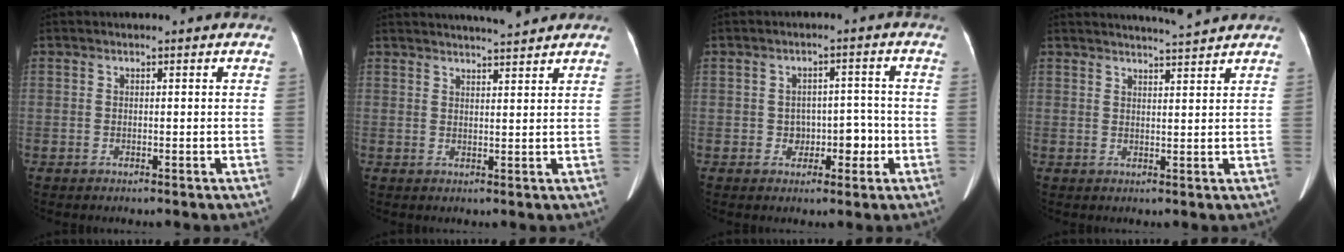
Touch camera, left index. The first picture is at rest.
{"total": 6.4, "force": [6.0, -0.1, 2.2], "torque": [-0.034, 0.014, 0.083]}
{"total": 4.3, "force": [-1.3, 3.0, 2.7], "torque": [-0.031, 0.021, -0.014]}
{"total": 4.7, "force": [4.5, -0.8, 1.1], "torque": [-0.021, 0.004, 0.063]}